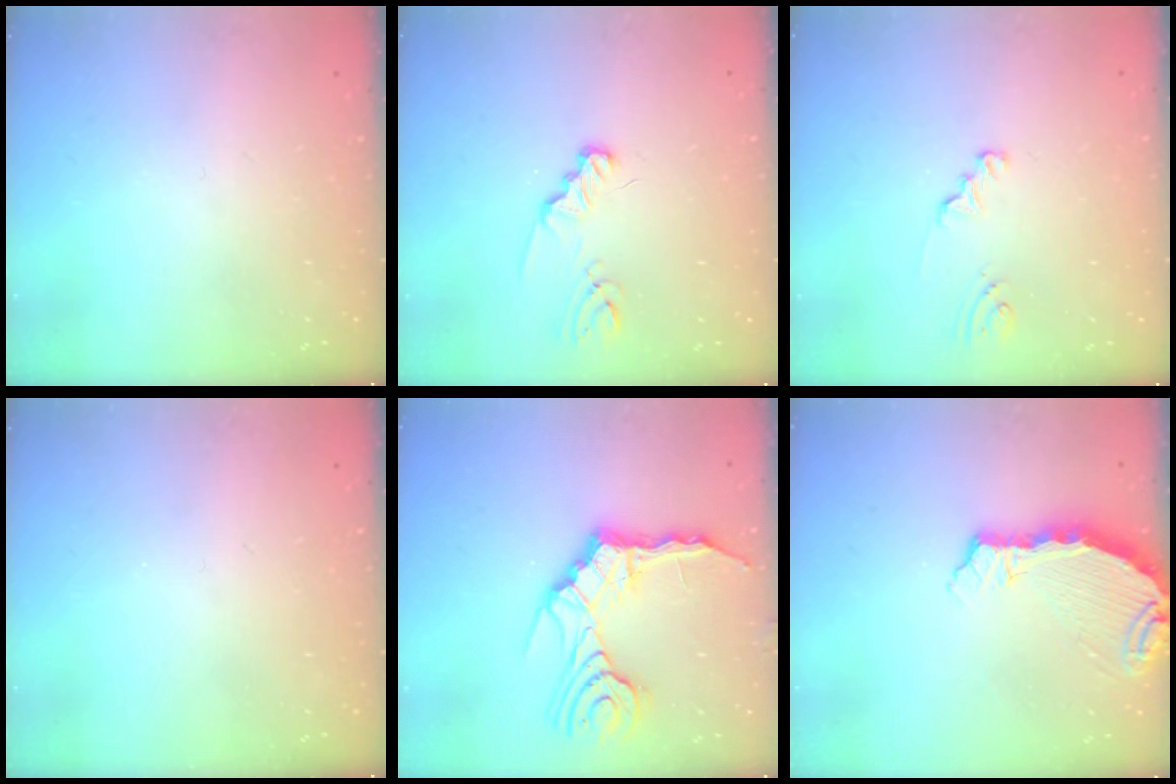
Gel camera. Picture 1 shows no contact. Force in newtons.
{"total": 2.7, "press": 2.7, "slide": 0.4}
{"total": 1.8, "press": 1.8, "slide": 0.2}
{"total": 0.0}
{"total": 16.2, "press": 15.6, "slide": 4.4}
{"total": 6.9, "press": 6.4, "slide": 2.7}